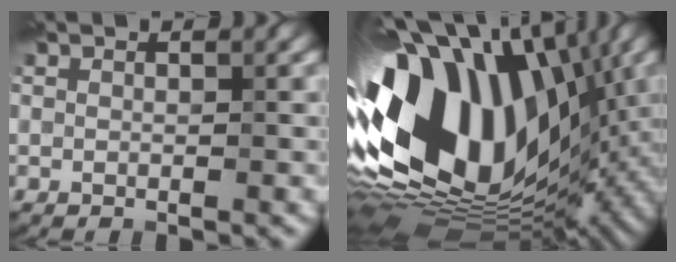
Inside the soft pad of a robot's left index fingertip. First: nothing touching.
{"total": 18.3, "force": [0.4, 11.1, 14.5], "torque": [-0.288, 0.002, -0.001]}